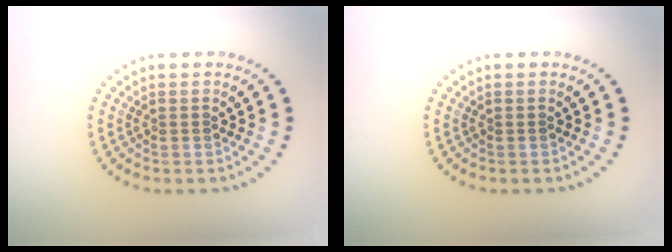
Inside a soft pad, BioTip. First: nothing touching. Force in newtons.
{"total": 0.0}